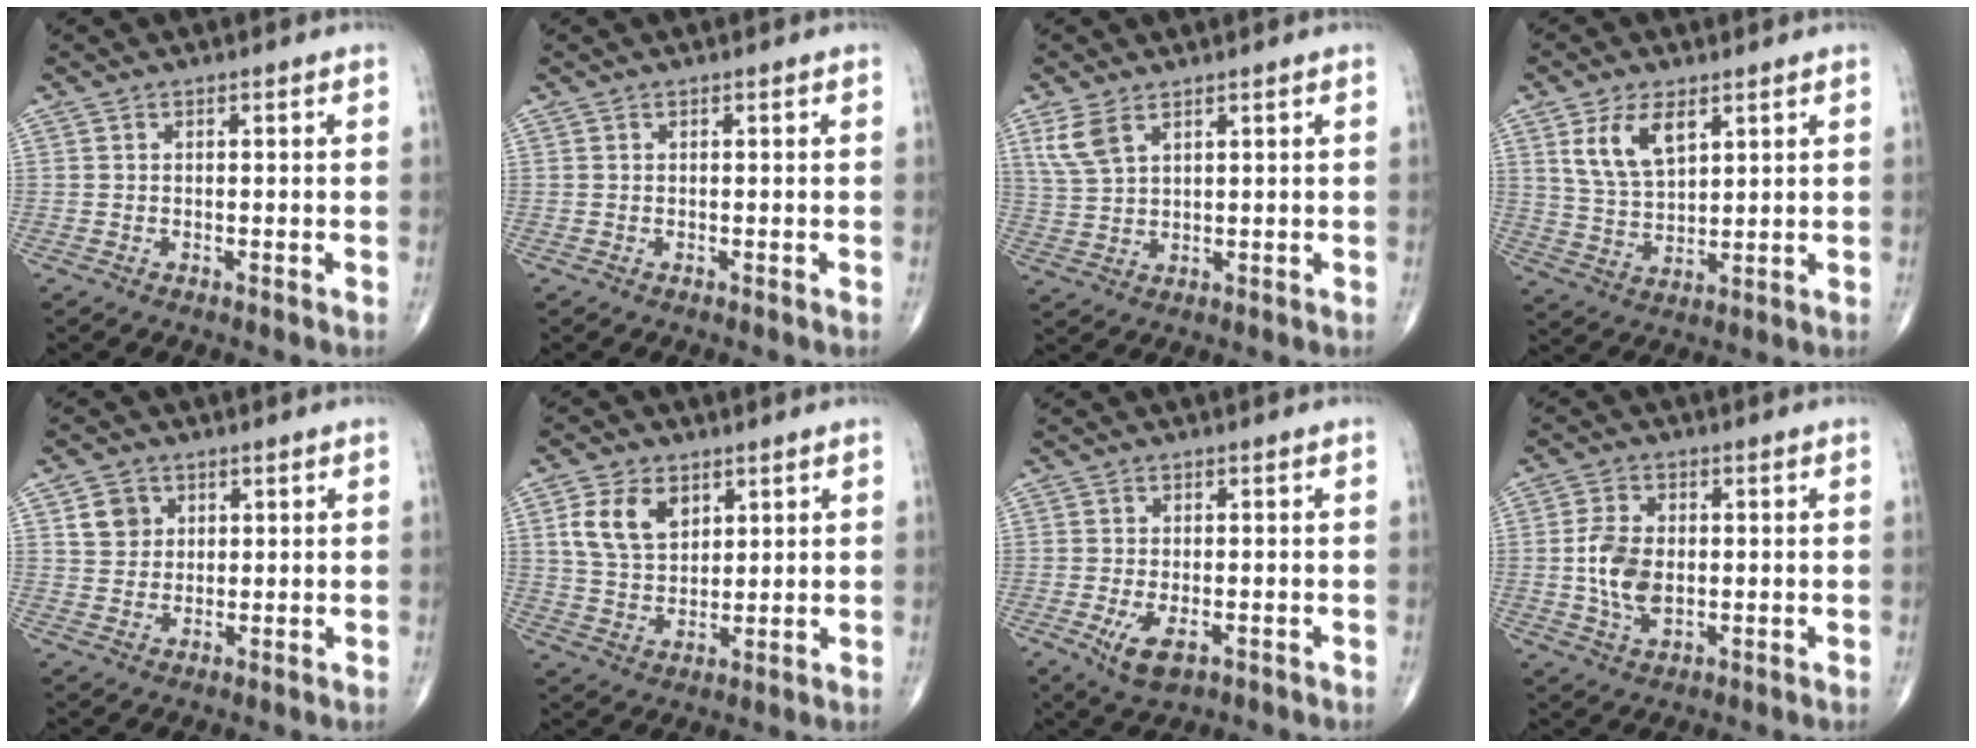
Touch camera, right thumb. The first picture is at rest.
{"total": 0.0}
{"total": 5.4, "force": [3.1, 2.6, 3.6], "torque": [-0.078, -0.006, 0.073]}
{"total": 9.2, "force": [4.3, 4.9, 6.5], "torque": [-0.109, -0.019, 0.090]}
{"total": 4.9, "force": [1.8, 4.2, 1.6], "torque": [-0.007, -0.007, 0.032]}
{"total": 9.3, "force": [3.8, 6.2, 5.7], "torque": [-0.089, -0.014, 0.076]}
{"total": 5.6, "force": [-2.1, 2.7, 4.4], "torque": [-0.082, -0.007, -0.028]}
{"total": 8.0, "force": [-0.3, 5.1, 6.2], "torque": [-0.118, 0.001, -0.004]}